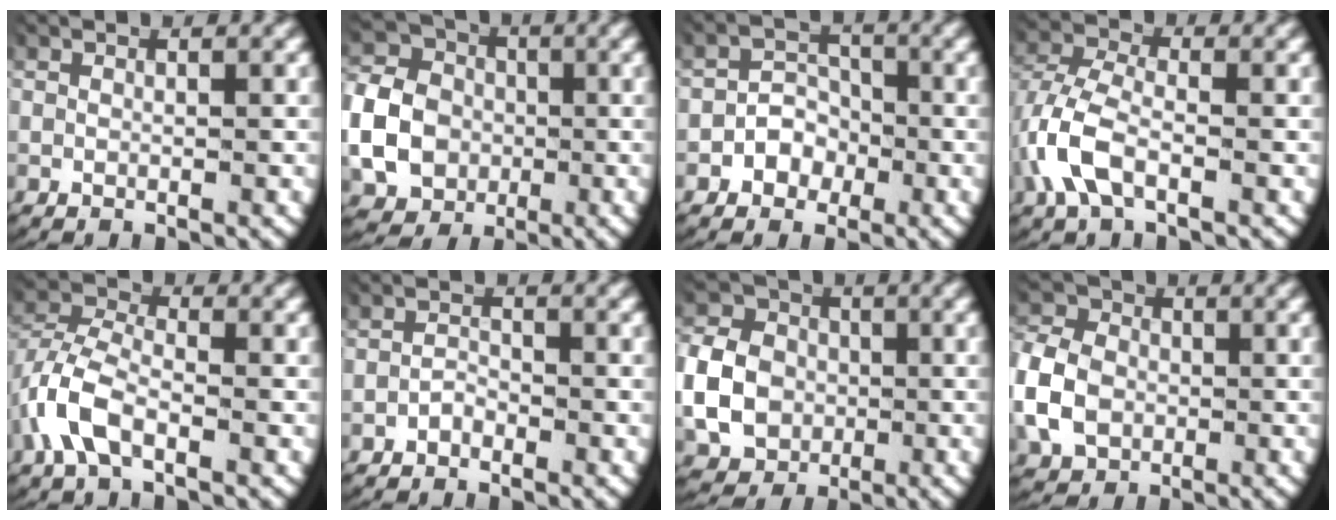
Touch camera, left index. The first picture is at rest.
{"total": 9.1, "force": [-1.1, 8.0, 4.2], "torque": [-0.088, -0.021, -0.021]}
{"total": 3.9, "force": [-1.4, 3.5, 1.2], "torque": [-0.027, -0.007, -0.027]}
{"total": 4.4, "force": [-1.2, 2.8, 3.3], "torque": [-0.094, -0.010, -0.018]}
{"total": 3.8, "force": [-1.6, 2.2, 2.7], "torque": [-0.070, -0.003, -0.032]}
{"total": 1.5, "force": [-1.1, 0.9, 0.3], "torque": [-0.011, -0.007, -0.019]}
{"total": 8.1, "force": [-0.8, 7.0, 3.9], "torque": [-0.080, -0.019, -0.012]}
{"total": 5.6, "force": [-0.6, 4.7, 3.0], "torque": [-0.073, -0.006, -0.010]}